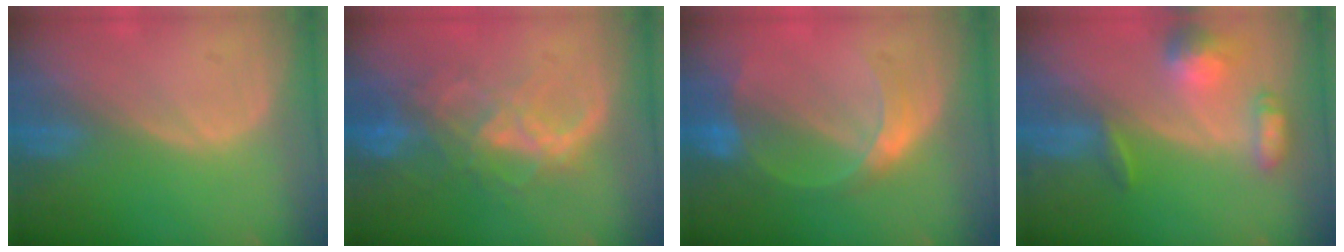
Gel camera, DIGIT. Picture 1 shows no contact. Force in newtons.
{"total": 8.9, "press": 7.5, "slide": 4.7}
{"total": 6.5, "press": 5.7, "slide": 3.1}
{"total": 6.9, "press": 6.4, "slide": 2.6}